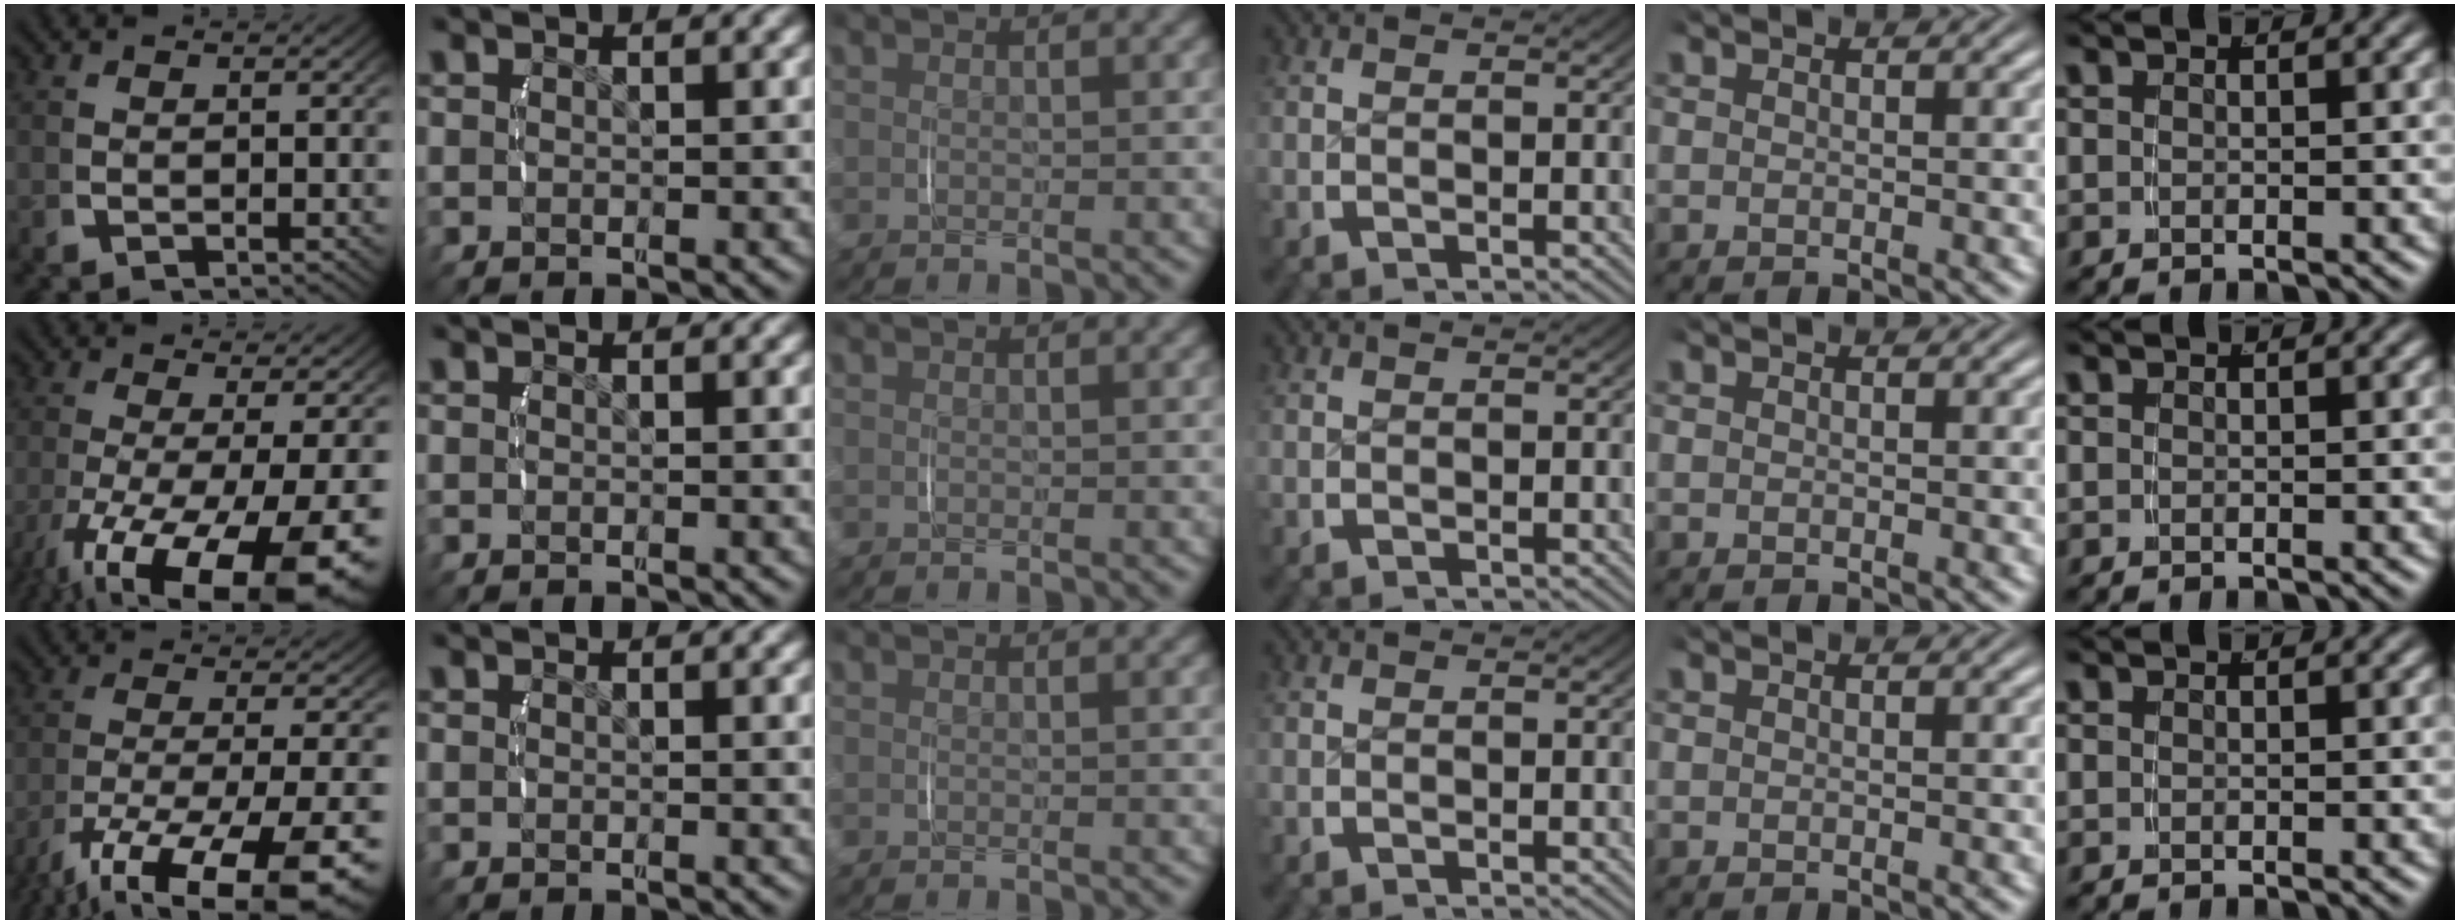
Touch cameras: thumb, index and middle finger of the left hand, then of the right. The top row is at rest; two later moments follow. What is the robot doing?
{"motion": "lift_and_place", "object": "glasses case"}